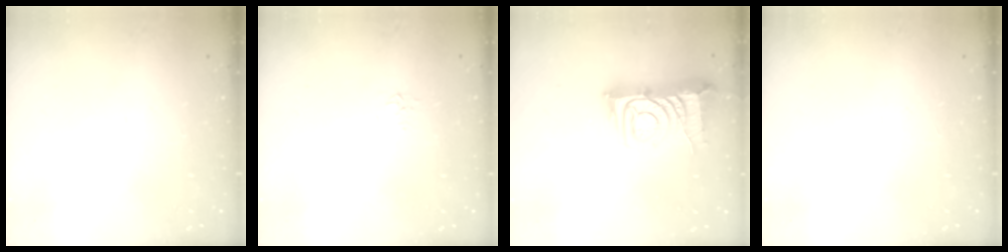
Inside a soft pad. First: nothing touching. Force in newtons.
{"total": 3.3, "press": 3.2, "slide": 0.4}
{"total": 9.5, "press": 9.4, "slide": 1.2}
{"total": 0.0}